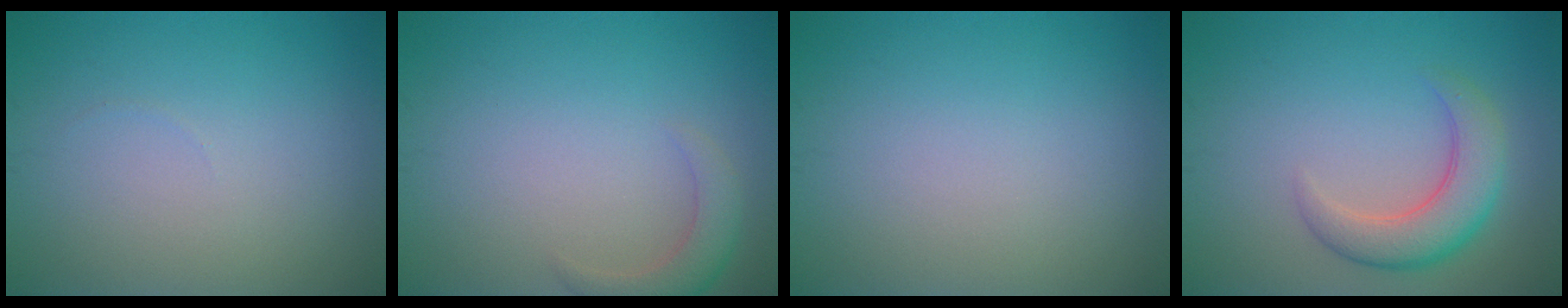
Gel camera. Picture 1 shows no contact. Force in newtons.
{"total": 2.5, "press": 2.5, "slide": 0.3}
{"total": 0.0}
{"total": 4.6, "press": 4.5, "slide": 0.5}